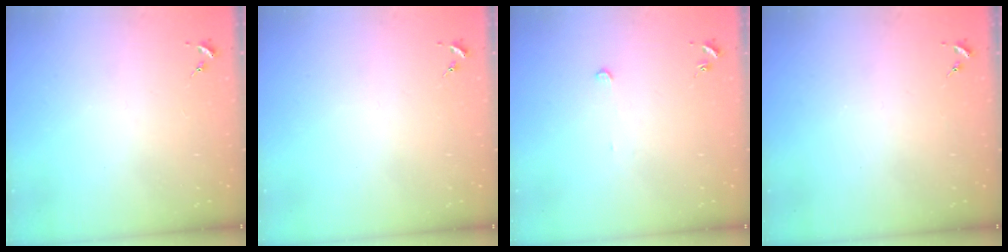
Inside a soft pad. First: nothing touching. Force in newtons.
{"total": 0.0}
{"total": 2.2, "press": 2.2, "slide": 0.2}
{"total": 0.0}